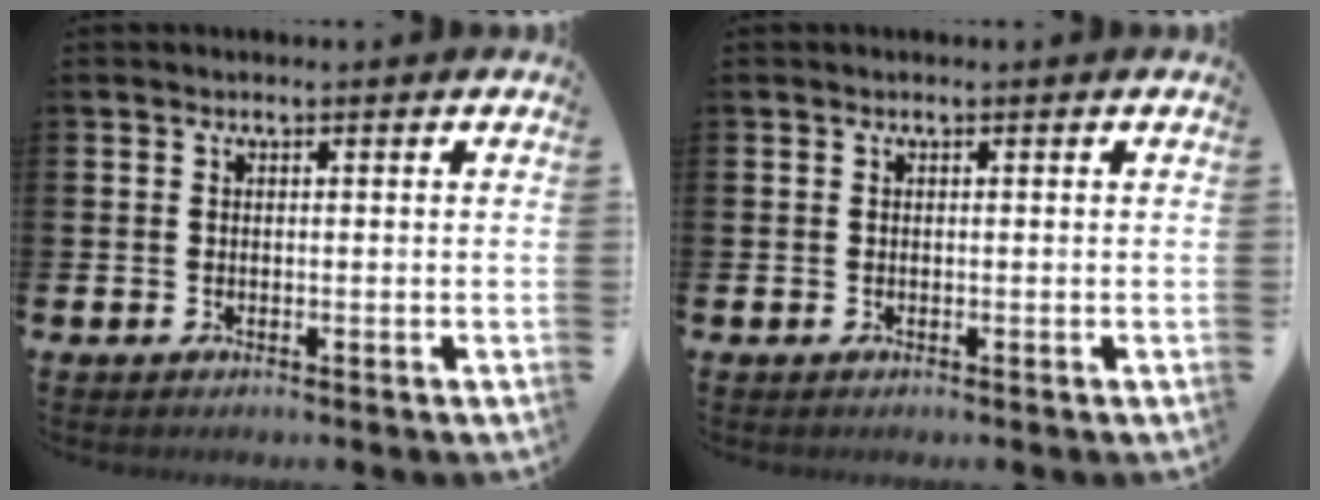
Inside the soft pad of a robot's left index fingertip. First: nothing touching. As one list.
[{"total": 0.0}]